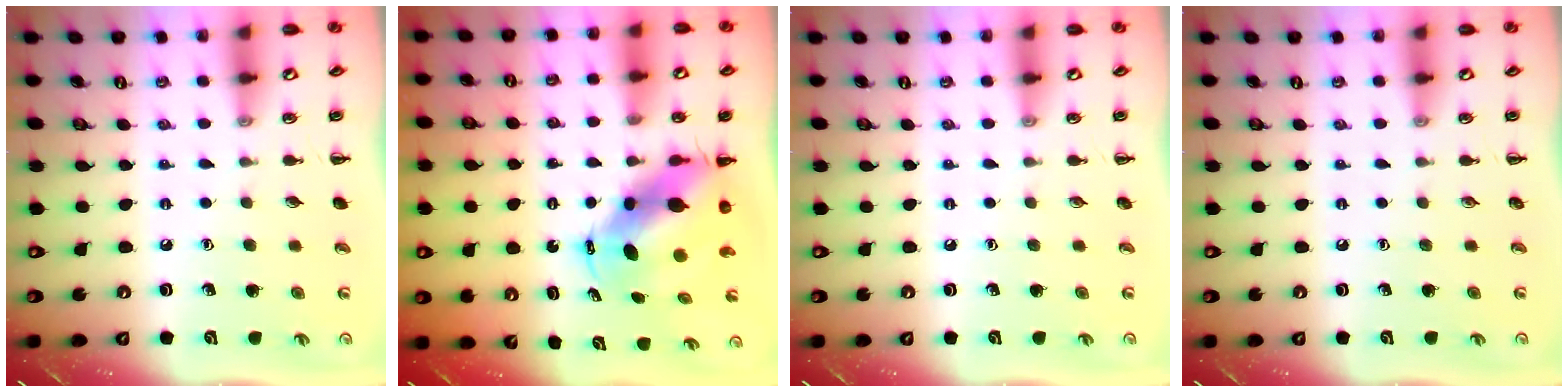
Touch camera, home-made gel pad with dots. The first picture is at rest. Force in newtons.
{"total": 7.8, "press": 7.5, "slide": 1.9}
{"total": 0.0}
{"total": 0.0}